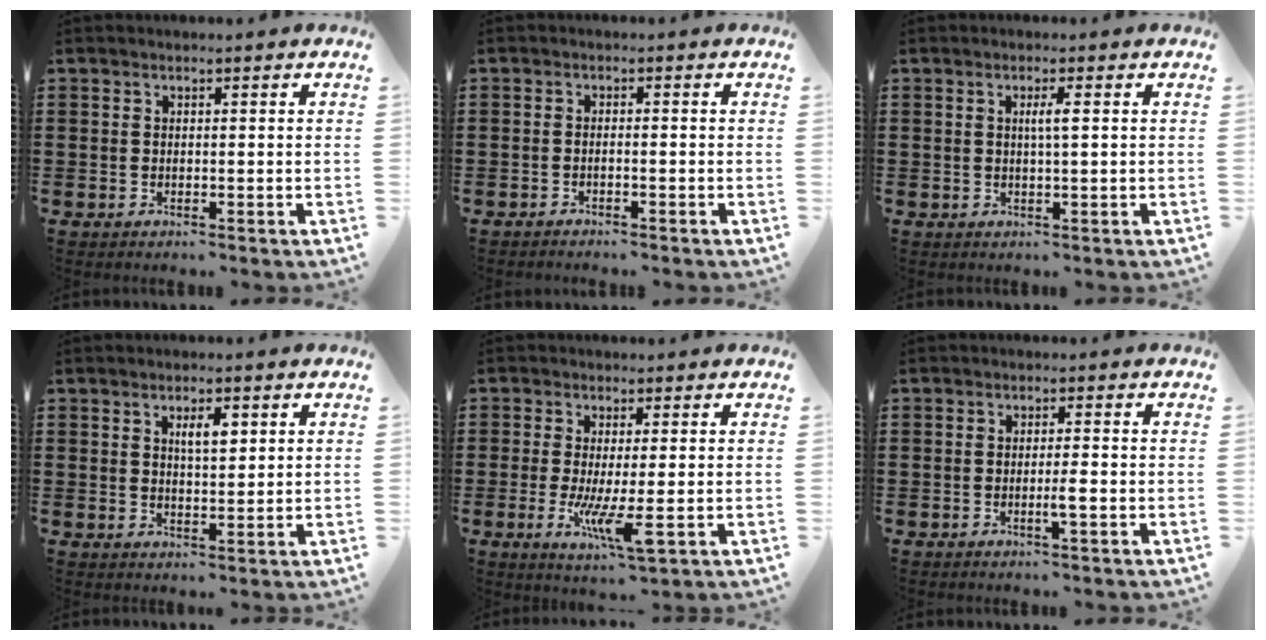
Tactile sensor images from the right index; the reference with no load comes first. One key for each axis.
{"total": 1.2, "fx": -1.1, "fy": -0.2, "fz": 0.5, "tx": -0.010, "ty": -0.004, "tz": -0.021}
{"total": 2.1, "fx": 0.4, "fy": 0.0, "fz": 2.0, "tx": -0.039, "ty": 0.000, "tz": 0.005}
{"total": 3.3, "fx": 1.4, "fy": 1.1, "fz": 2.8, "tx": -0.042, "ty": 0.000, "tz": 0.018}
{"total": 6.5, "fx": -1.7, "fy": 1.1, "fz": 6.2, "tx": -0.124, "ty": -0.021, "tz": -0.029}
{"total": 2.3, "fx": -0.8, "fy": 0.0, "fz": 2.2, "tx": -0.043, "ty": -0.005, "tz": -0.017}